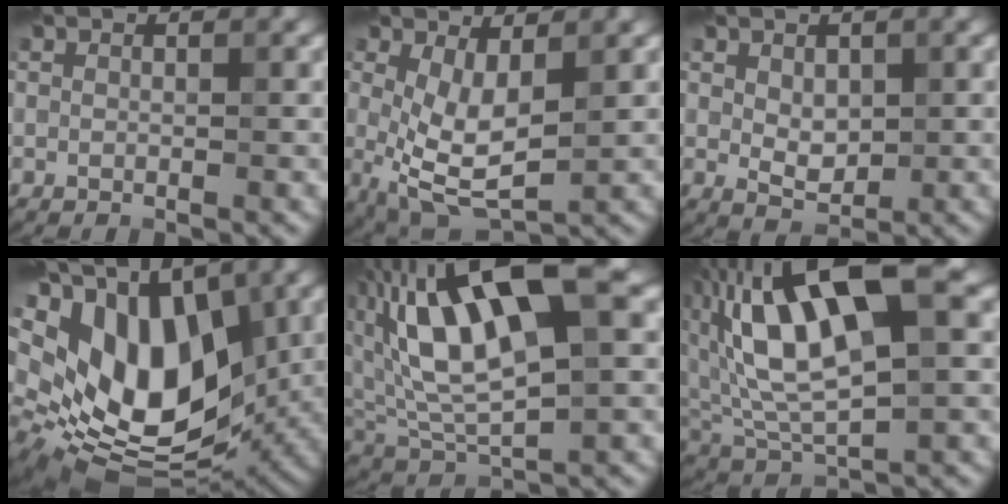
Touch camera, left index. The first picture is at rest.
{"total": 5.6, "force": [0.4, 2.3, 5.1], "torque": [-0.109, -0.012, 0.010]}
{"total": 2.3, "force": [0.5, 1.5, 1.6], "torque": [-0.027, -0.006, 0.015]}
{"total": 15.8, "force": [4.2, 9.5, 11.9], "torque": [-0.211, 0.013, 0.077]}
{"total": 13.4, "force": [3.6, 5.6, 11.6], "torque": [-0.223, 0.016, 0.062]}
{"total": 13.4, "force": [3.2, 5.8, 11.6], "torque": [-0.228, 0.016, 0.059]}